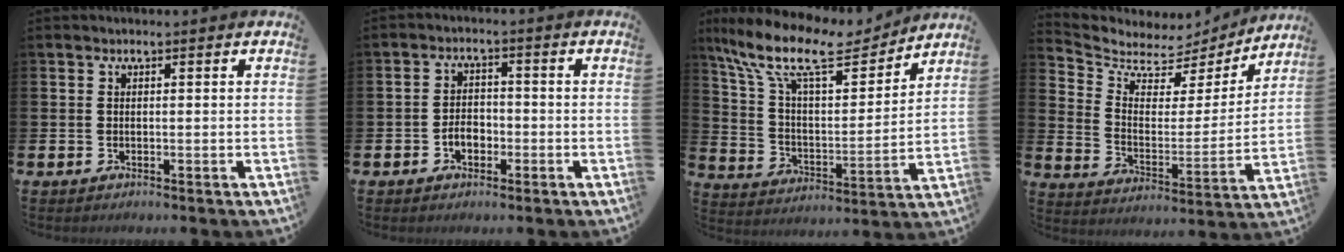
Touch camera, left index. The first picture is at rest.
{"total": 2.9, "force": [-1.1, 2.0, 1.8], "torque": [-0.020, -0.001, -0.027]}
{"total": 14.0, "force": [11.4, 4.3, 6.9], "torque": [-0.165, -0.066, 0.195]}
{"total": 6.0, "force": [5.1, 2.8, 1.2], "torque": [-0.058, -0.042, 0.082]}